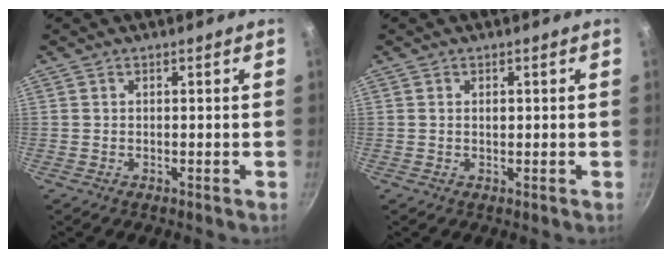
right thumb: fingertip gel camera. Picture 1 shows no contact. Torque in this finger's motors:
{"motor_torque": [-0.36, 0.66, 0.34, 0.06, 0.03]}